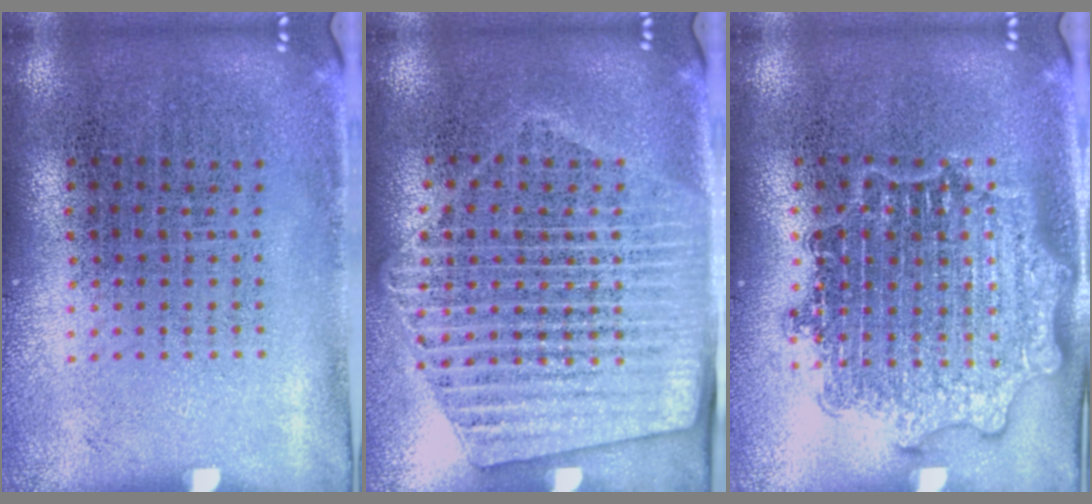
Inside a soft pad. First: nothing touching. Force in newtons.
{"total": 1.8, "press": 1.6, "slide": 0.7}
{"total": 1.8, "press": 1.7, "slide": 0.2}